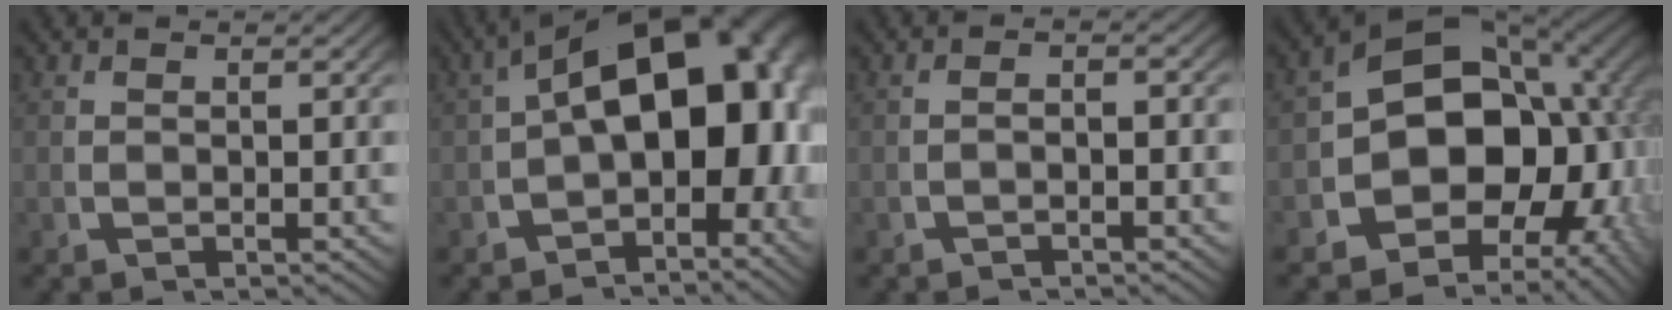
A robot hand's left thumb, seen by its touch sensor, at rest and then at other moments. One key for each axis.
{"total": 17.5, "fx": 0.0, "fy": 10.5, "fz": 14.0, "tx": -0.188, "ty": -0.046, "tz": 0.018}
{"total": 1.2, "fx": -1.0, "fy": 0.2, "fz": 0.7, "tx": -0.016, "ty": 0.000, "tz": -0.017}
{"total": 19.4, "fx": -1.1, "fy": 13.6, "fz": 13.7, "tx": -0.226, "ty": -0.062, "tz": -0.001}